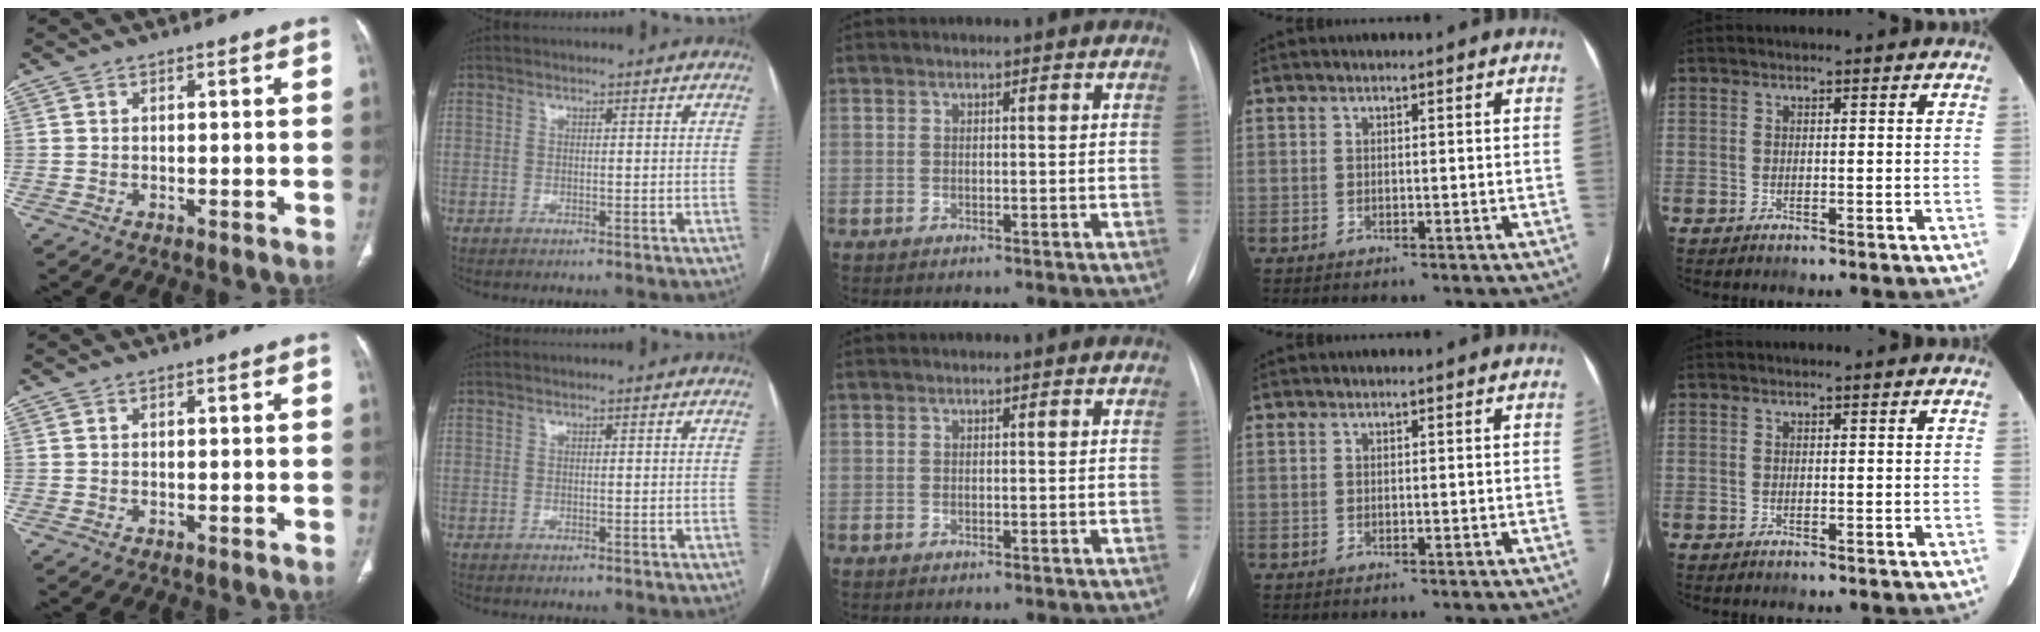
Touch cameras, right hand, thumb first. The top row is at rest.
{}